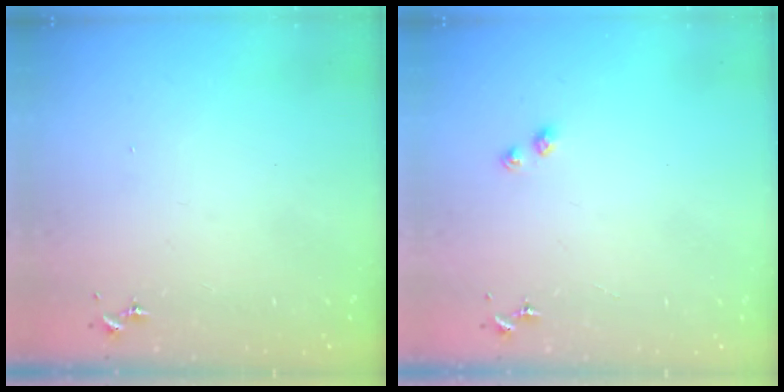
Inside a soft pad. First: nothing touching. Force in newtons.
{"total": 2.6, "press": 2.6, "slide": 0.3}